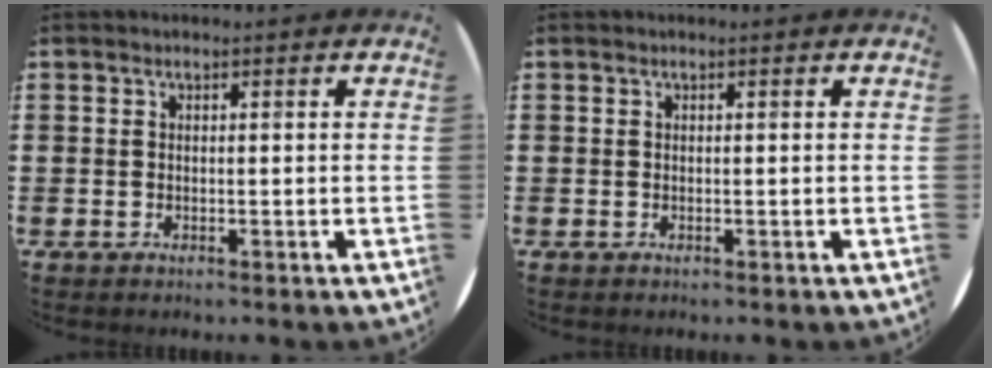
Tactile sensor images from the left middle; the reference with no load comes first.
{"total": 0.0}